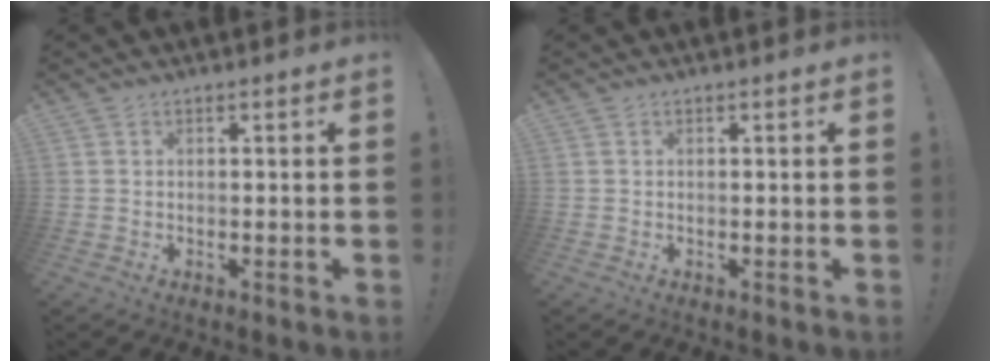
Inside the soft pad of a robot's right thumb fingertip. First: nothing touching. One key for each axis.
{"total": 0.0}